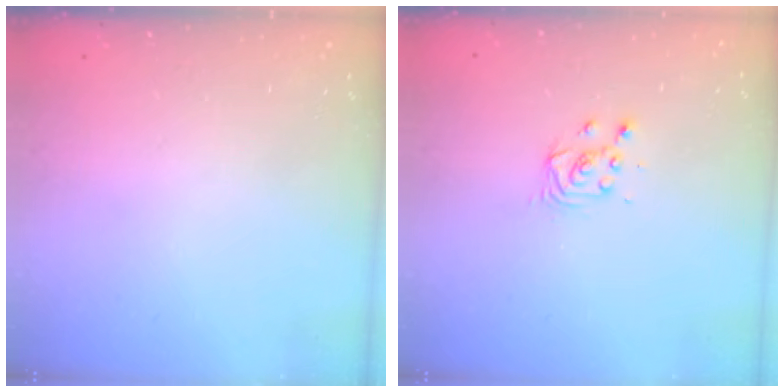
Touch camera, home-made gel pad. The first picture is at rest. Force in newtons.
{"total": 3.5, "press": 3.5, "slide": 0.4}